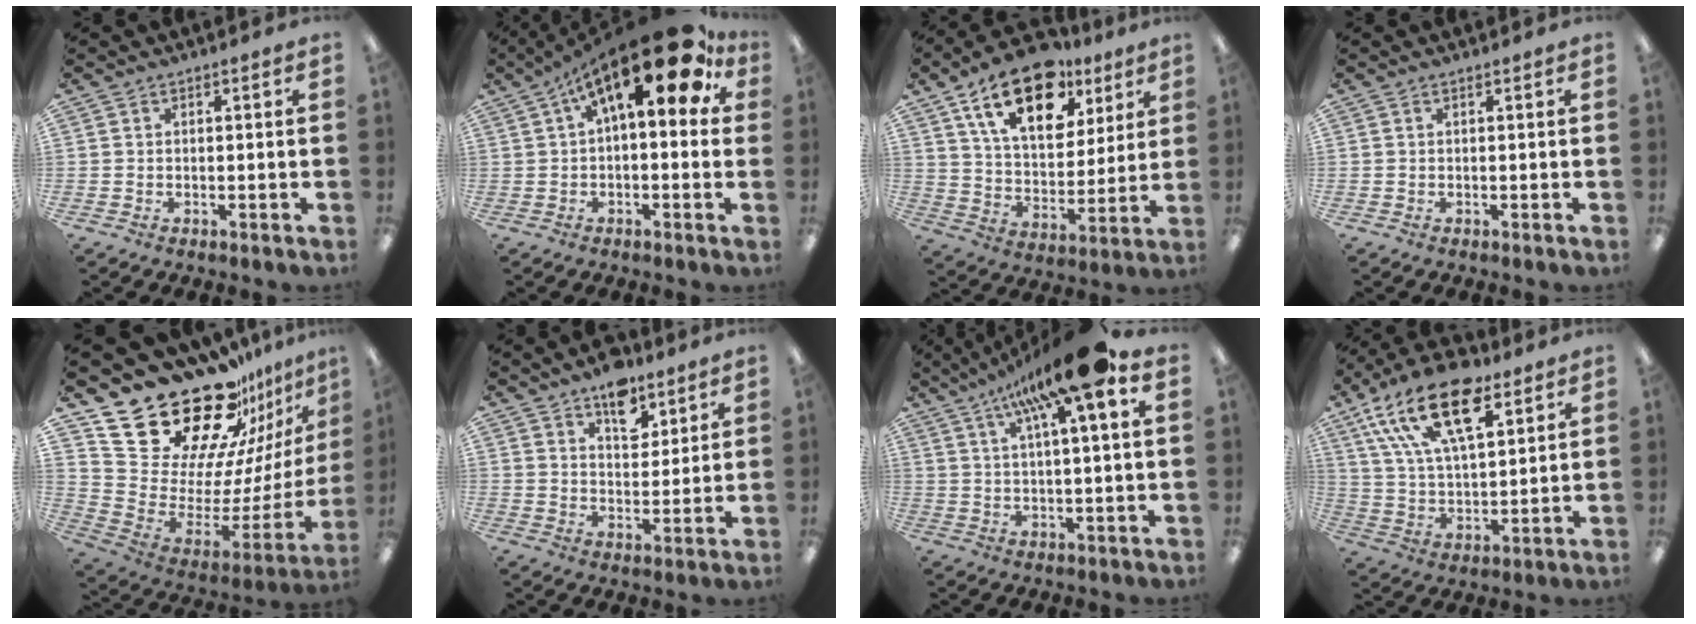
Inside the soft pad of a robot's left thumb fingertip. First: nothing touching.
{"total": 18.0, "force": [8.8, 6.4, 14.4], "torque": [-0.216, -0.049, 0.139]}
{"total": 19.6, "force": [11.9, 10.5, 11.6], "torque": [-0.189, -0.051, 0.207]}
{"total": 0.0}
{"total": 30.0, "force": [22.1, 14.2, 14.4], "torque": [-0.226, -0.173, 0.422]}
{"total": 9.1, "force": [6.4, 4.9, 4.3], "torque": [-0.047, -0.032, 0.109]}
{"total": 16.4, "force": [9.2, 3.2, 13.2], "torque": [-0.223, -0.031, 0.144]}
{"total": 20.9, "force": [11.6, 10.0, 14.3], "torque": [-0.268, -0.043, 0.201]}